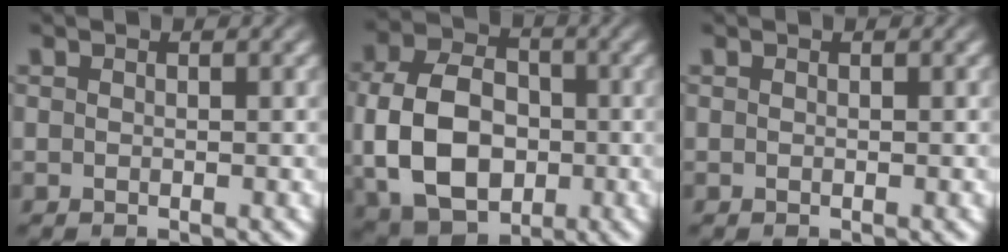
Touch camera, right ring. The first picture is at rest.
{"total": 11.5, "force": [-1.2, 9.0, 7.0], "torque": [-0.150, -0.034, -0.010]}
{"total": 0.0}